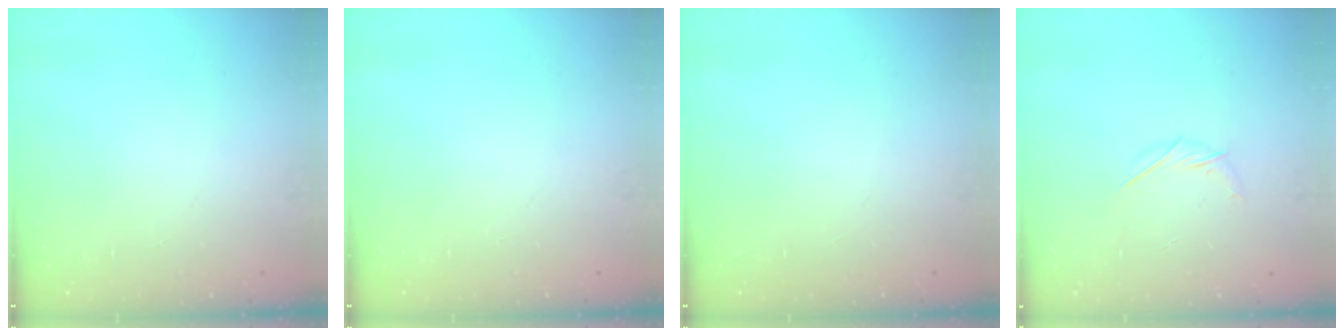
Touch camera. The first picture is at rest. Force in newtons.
{"total": 0.0}
{"total": 0.0}
{"total": 4.8, "press": 4.7, "slide": 1.1}